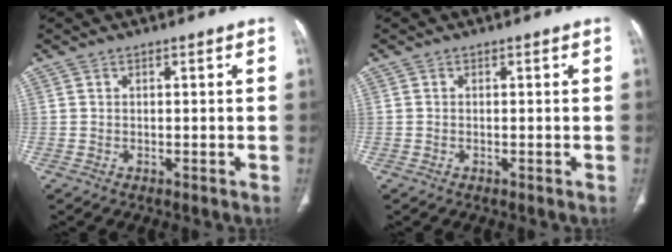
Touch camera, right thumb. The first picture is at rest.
{"total": 0.0}